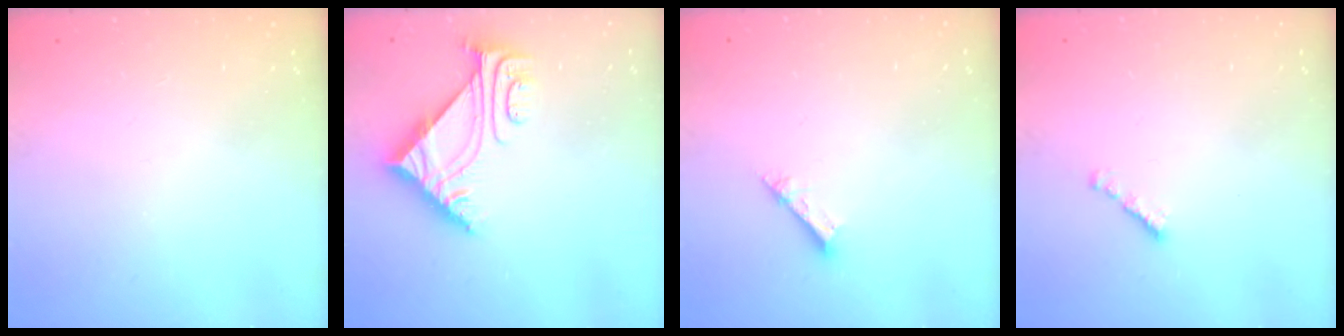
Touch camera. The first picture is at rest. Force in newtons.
{"total": 7.0, "press": 6.9, "slide": 0.9}
{"total": 2.5, "press": 2.5, "slide": 0.1}
{"total": 1.0, "press": 0.8, "slide": 0.5}